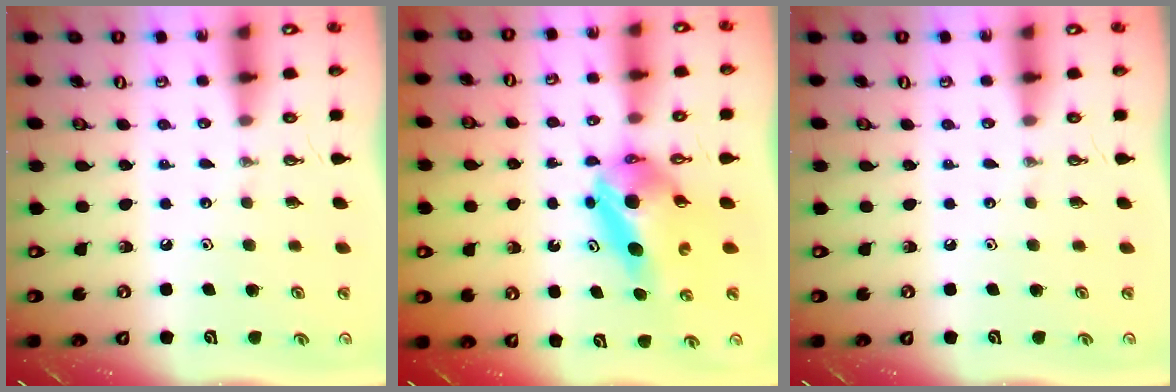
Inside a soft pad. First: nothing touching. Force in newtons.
{"total": 6.5, "press": 6.4, "slide": 0.8}
{"total": 0.0}